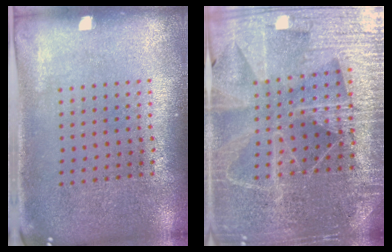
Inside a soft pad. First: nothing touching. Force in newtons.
{"total": 5.1, "press": 4.6, "slide": 2.2}